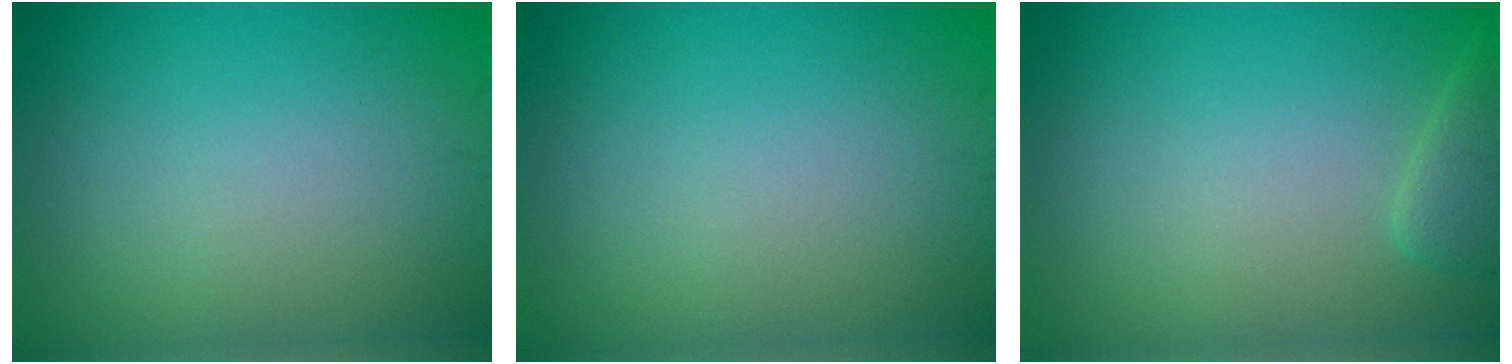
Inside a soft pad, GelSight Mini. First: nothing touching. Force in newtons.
{"total": 0.0}
{"total": 1.9, "press": 1.8, "slide": 0.2}